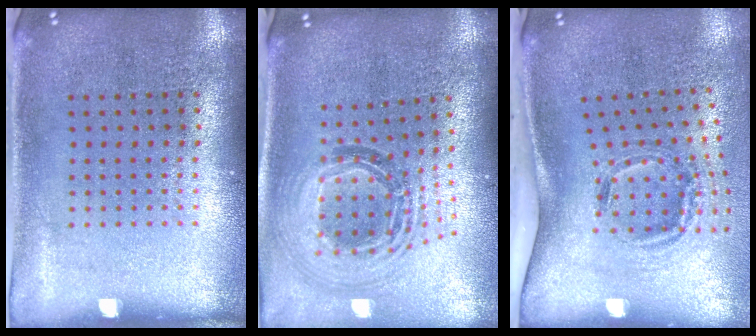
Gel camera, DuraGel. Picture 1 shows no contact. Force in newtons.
{"total": 1.4, "press": 1.2, "slide": 0.7}
{"total": 1.9, "press": 1.3, "slide": 1.3}